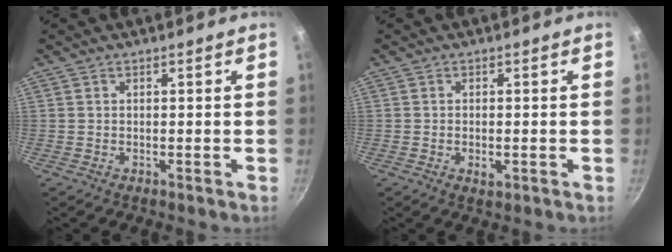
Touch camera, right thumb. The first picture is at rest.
{"total": 2.2, "force": [-0.6, 1.2, 1.7], "torque": [-0.030, -0.002, -0.008]}